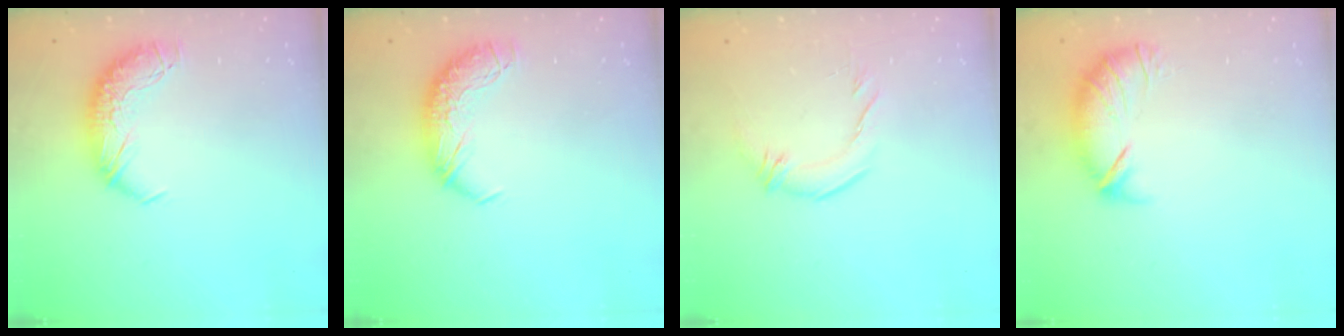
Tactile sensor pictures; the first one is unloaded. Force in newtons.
{"total": 0.0}
{"total": 1.9, "press": 1.0, "slide": 1.7}
{"total": 4.1, "press": 3.8, "slide": 1.5}